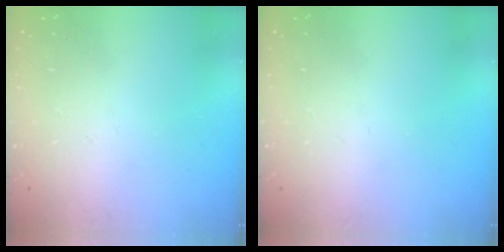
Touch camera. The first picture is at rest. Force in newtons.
{"total": 0.0}